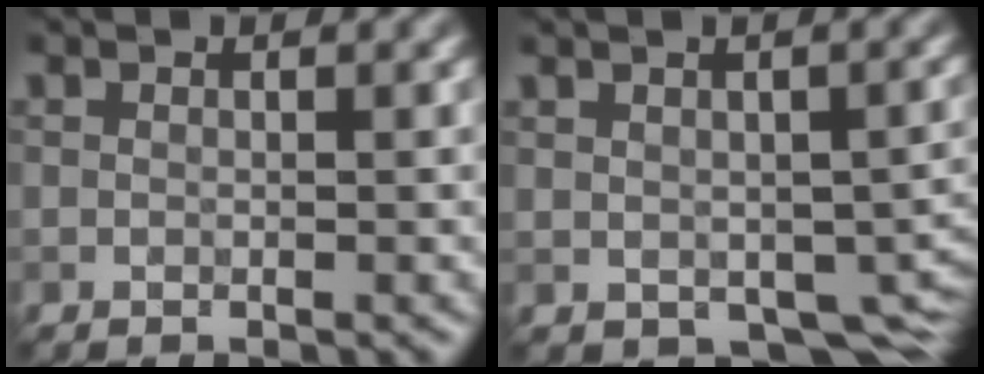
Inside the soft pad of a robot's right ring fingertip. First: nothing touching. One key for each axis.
{"total": 4.4, "fx": -1.6, "fy": 2.5, "fz": 3.2, "tx": -0.062, "ty": -0.019, "tz": 0.011}